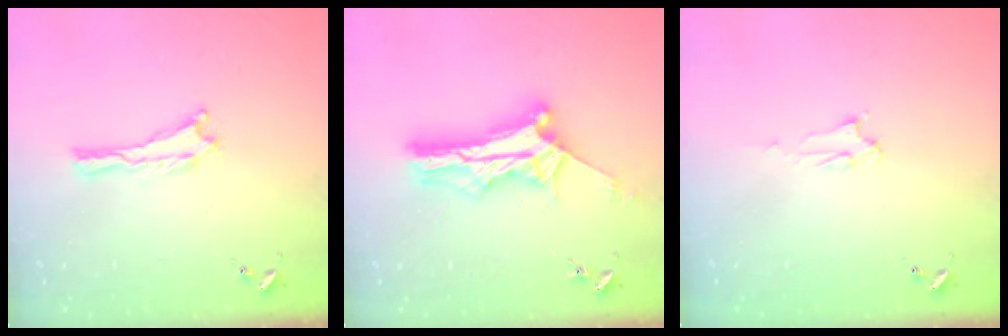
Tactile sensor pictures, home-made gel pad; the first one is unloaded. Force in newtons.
{"total": 9.2, "press": 9.2, "slide": 0.4}
{"total": 2.2, "press": 2.2, "slide": 0.2}